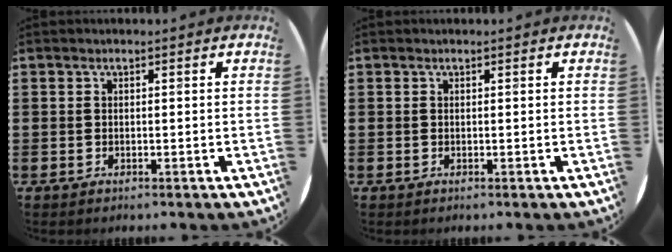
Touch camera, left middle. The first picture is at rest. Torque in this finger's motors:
{"motor_torque": [0.24, -0.24, -0.01, 0.00]}